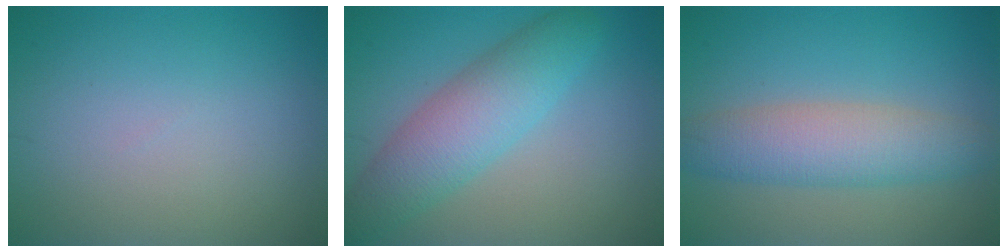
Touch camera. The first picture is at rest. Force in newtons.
{"total": 5.8, "press": 5.8, "slide": 0.2}
{"total": 5.2, "press": 5.2, "slide": 0.1}